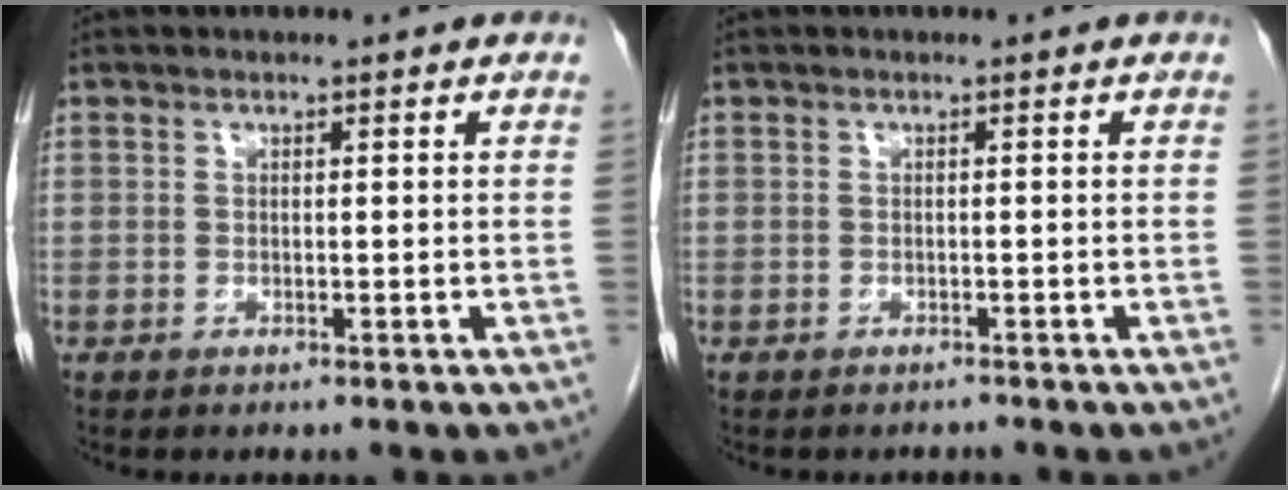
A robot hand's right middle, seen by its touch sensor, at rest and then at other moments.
{"total": 0.6, "force": [-0.5, 0.0, -0.2], "torque": [-0.004, -0.004, -0.010]}